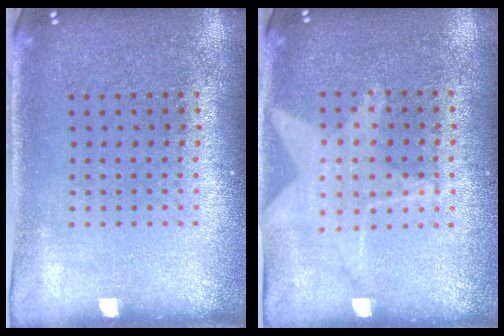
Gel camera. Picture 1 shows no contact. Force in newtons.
{"total": 1.1, "press": 1.1, "slide": 0.3}